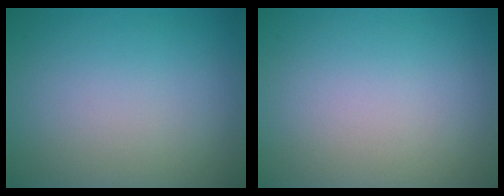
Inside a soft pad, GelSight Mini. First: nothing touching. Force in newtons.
{"total": 0.0}